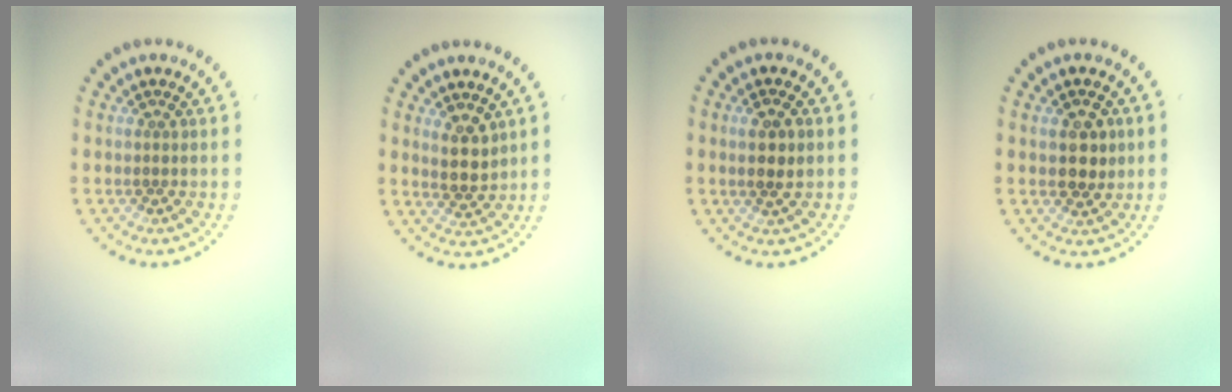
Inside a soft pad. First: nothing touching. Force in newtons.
{"total": 2.5, "press": 2.1, "slide": 1.2}
{"total": 1.7, "press": 1.6, "slide": 0.4}
{"total": 2.5, "press": 2.5, "slide": 0.3}